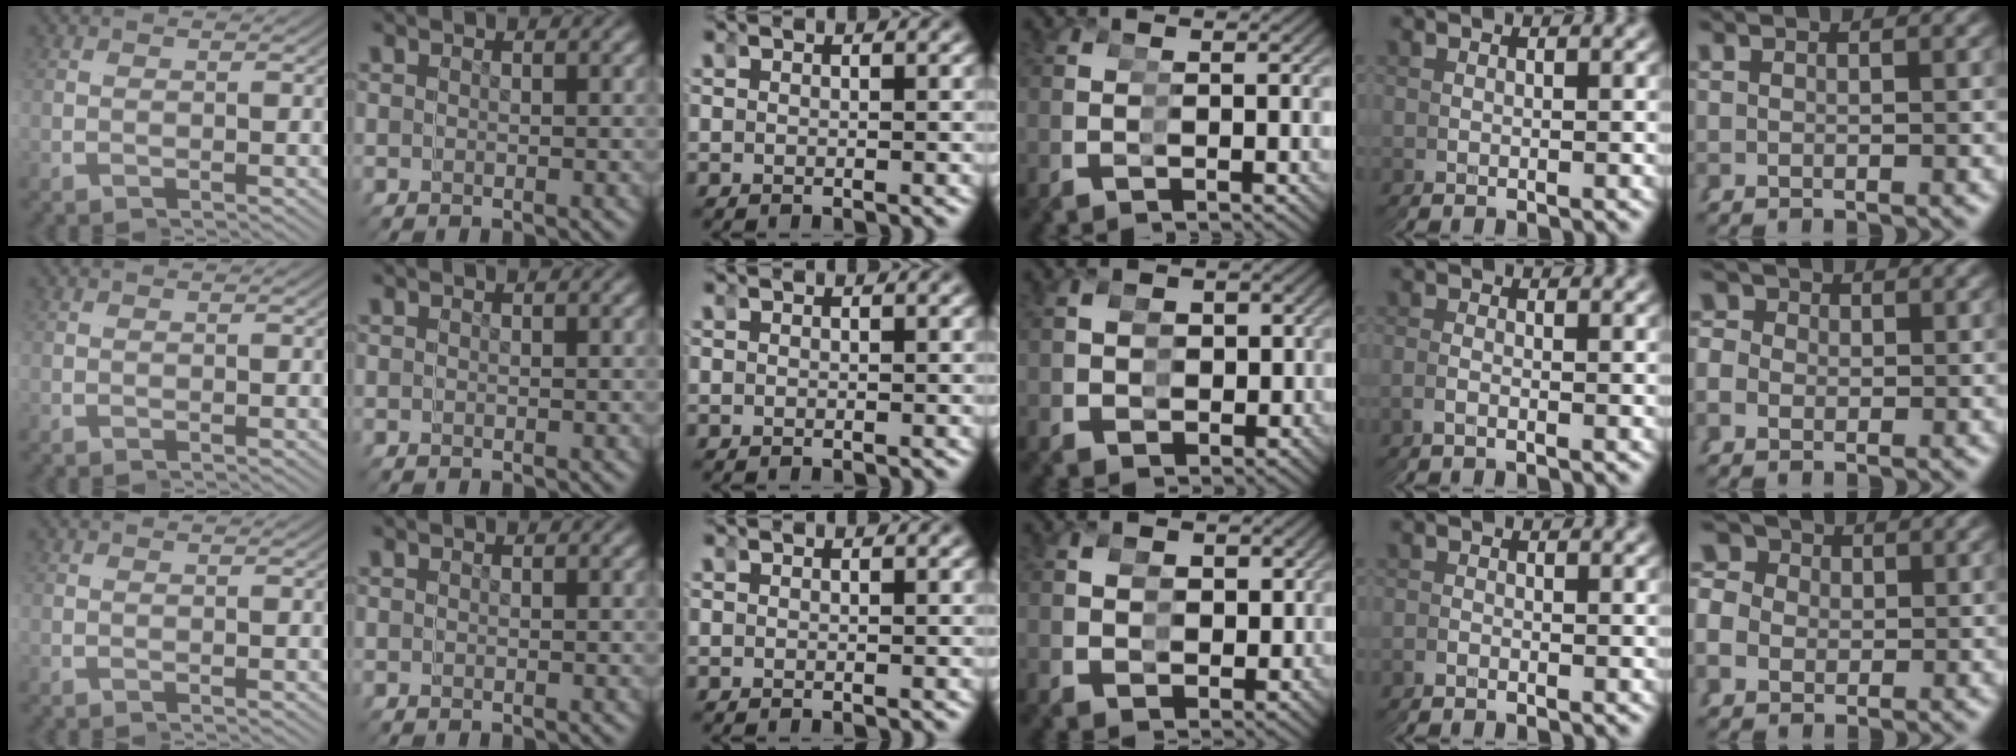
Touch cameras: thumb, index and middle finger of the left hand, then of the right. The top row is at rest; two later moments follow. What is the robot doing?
{"motion": "grasp_and_lifting", "object": "hoodie"}